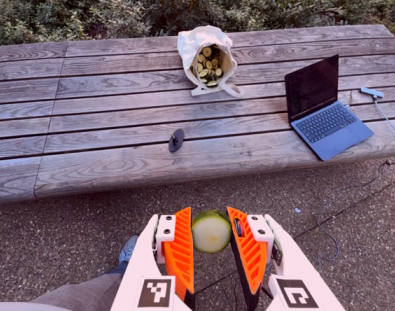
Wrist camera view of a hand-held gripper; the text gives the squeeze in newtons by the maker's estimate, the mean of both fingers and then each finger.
{"total": 10.9, "left": 11.0, "right": 10.8}